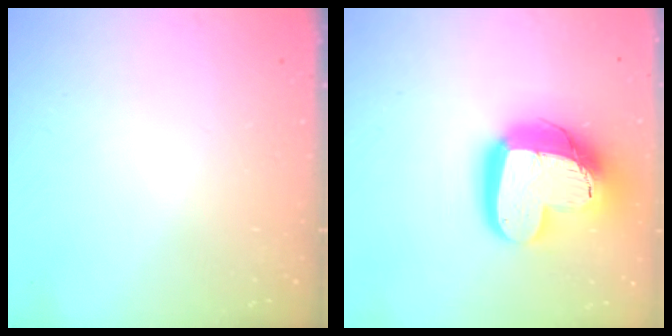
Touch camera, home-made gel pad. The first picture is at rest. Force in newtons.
{"total": 19.5, "press": 19.5, "slide": 1.6}